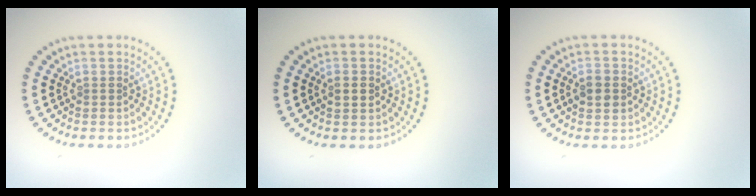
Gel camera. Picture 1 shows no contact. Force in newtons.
{"total": 0.9, "press": 0.9, "slide": 0.0}
{"total": 2.4, "press": 2.4, "slide": 0.2}